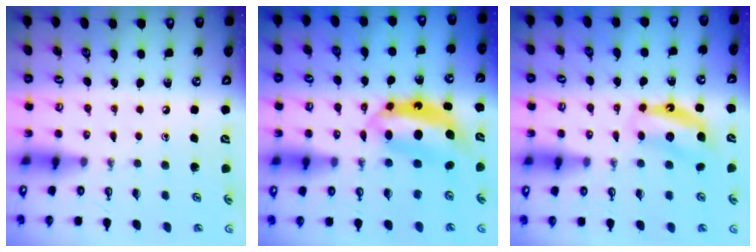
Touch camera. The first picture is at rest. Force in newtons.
{"total": 7.7, "press": 7.6, "slide": 0.6}
{"total": 7.1, "press": 7.1, "slide": 0.7}